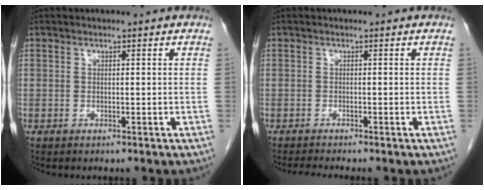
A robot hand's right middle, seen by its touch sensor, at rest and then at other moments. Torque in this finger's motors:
{"motor_torque": [0.02, -0.01, -0.01, -0.01]}